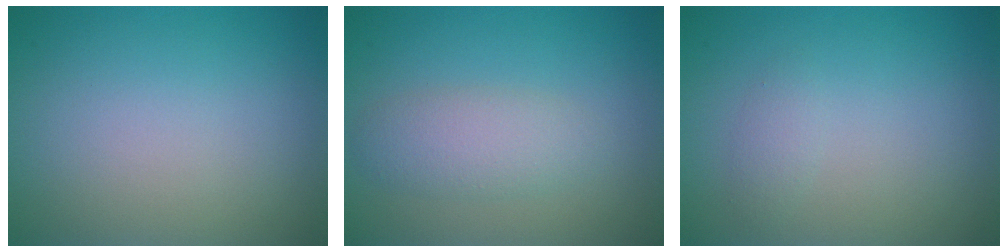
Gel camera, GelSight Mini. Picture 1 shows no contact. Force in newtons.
{"total": 2.9, "press": 2.9, "slide": 0.2}
{"total": 0.9, "press": 0.9, "slide": 0.0}